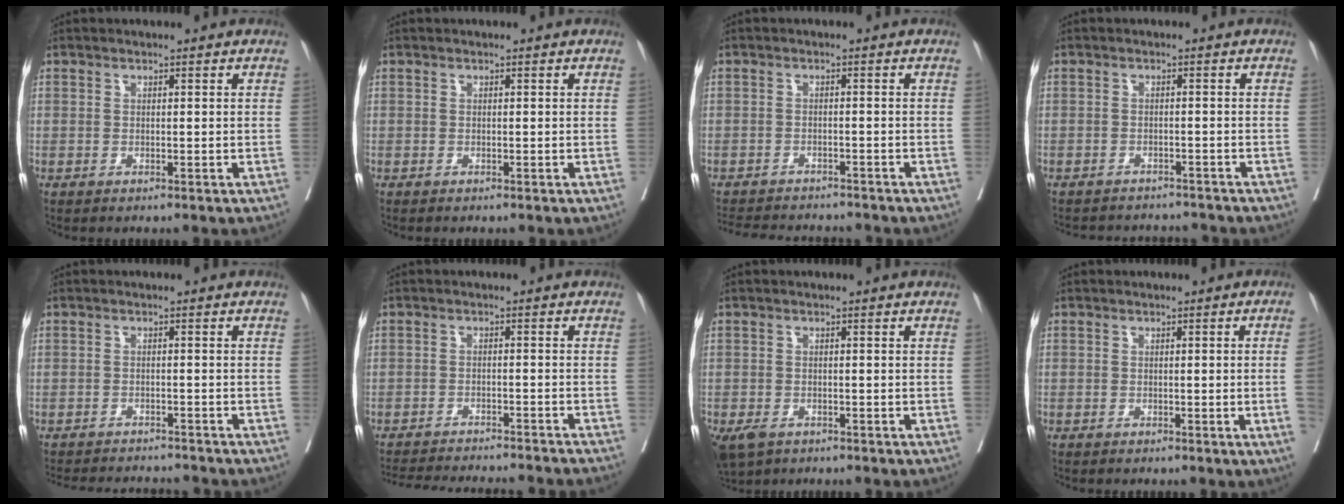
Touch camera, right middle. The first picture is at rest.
{"total": 0.0}
{"total": 9.5, "force": [-8.8, 2.7, 2.4], "torque": [-0.041, 0.002, -0.118]}
{"total": 8.4, "force": [-8.0, 2.1, 1.3], "torque": [-0.022, 0.009, -0.097]}
{"total": 10.7, "force": [-10.1, 1.6, 2.9], "torque": [-0.045, 0.000, -0.136]}
{"total": 16.7, "force": [-15.5, 1.1, 6.0], "torque": [-0.112, -0.026, -0.205]}
{"total": 5.2, "force": [-3.4, 3.0, 2.5], "torque": [-0.047, -0.008, -0.054]}
{"total": 2.7, "force": [-0.5, -1.1, 2.4], "torque": [-0.029, -0.004, -0.005]}